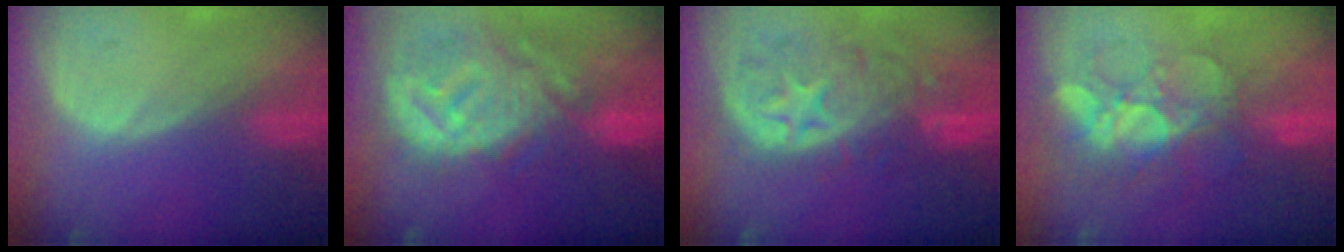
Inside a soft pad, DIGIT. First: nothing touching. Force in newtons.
{"total": 12.3, "press": 11.0, "slide": 5.5}
{"total": 11.2, "press": 9.8, "slide": 5.3}
{"total": 9.6, "press": 8.5, "slide": 4.4}